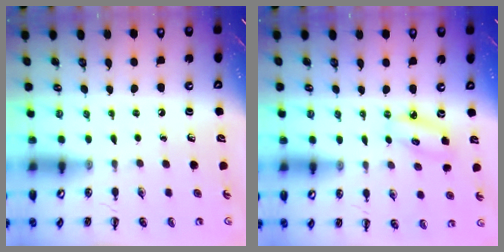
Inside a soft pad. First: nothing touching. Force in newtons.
{"total": 4.8, "press": 4.7, "slide": 1.1}